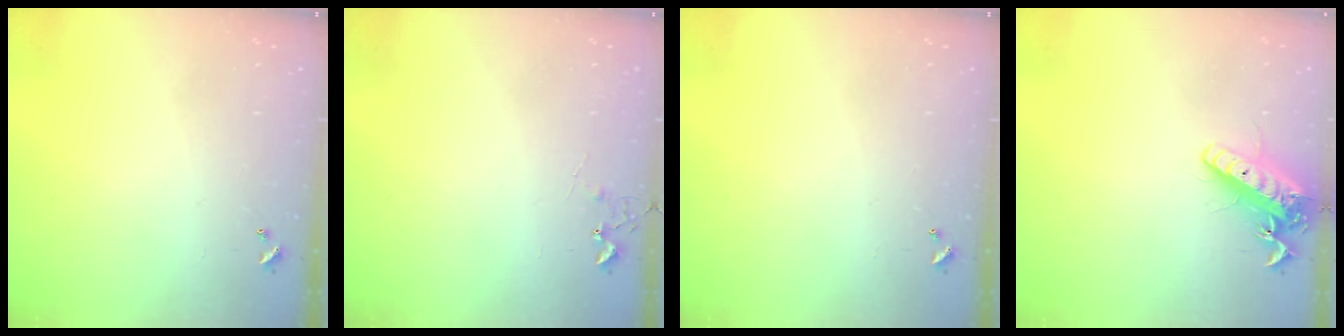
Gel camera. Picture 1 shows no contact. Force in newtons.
{"total": 5.4, "press": 5.4, "slide": 0.7}
{"total": 0.0}
{"total": 14.5, "press": 14.2, "slide": 2.8}